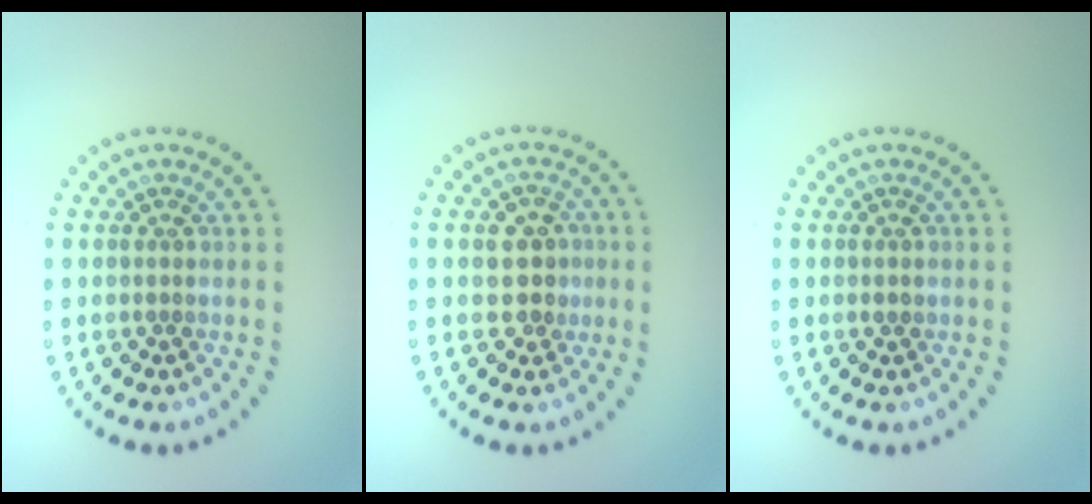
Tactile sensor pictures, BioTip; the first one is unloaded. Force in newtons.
{"total": 3.0, "press": 2.9, "slide": 0.9}
{"total": 0.7, "press": 0.7, "slide": 0.1}